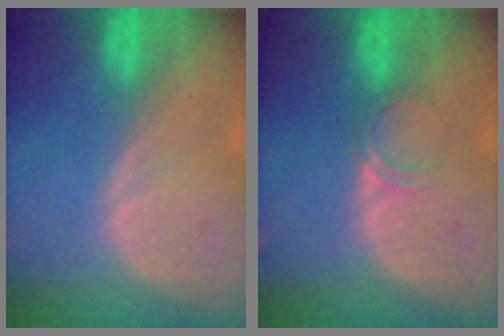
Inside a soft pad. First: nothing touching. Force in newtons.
{"total": 2.1, "press": 1.8, "slide": 1.1}